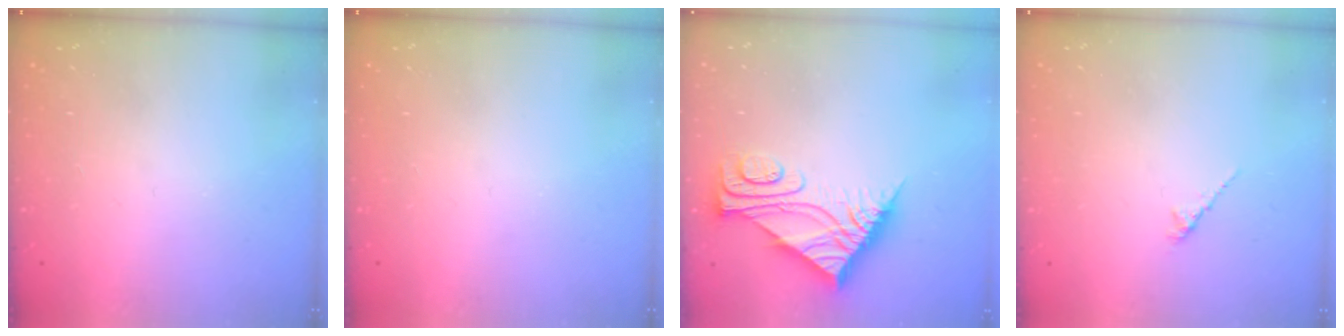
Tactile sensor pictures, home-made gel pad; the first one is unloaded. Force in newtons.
{"total": 0.0}
{"total": 8.3, "press": 8.3, "slide": 0.5}
{"total": 2.0, "press": 2.0, "slide": 0.6}